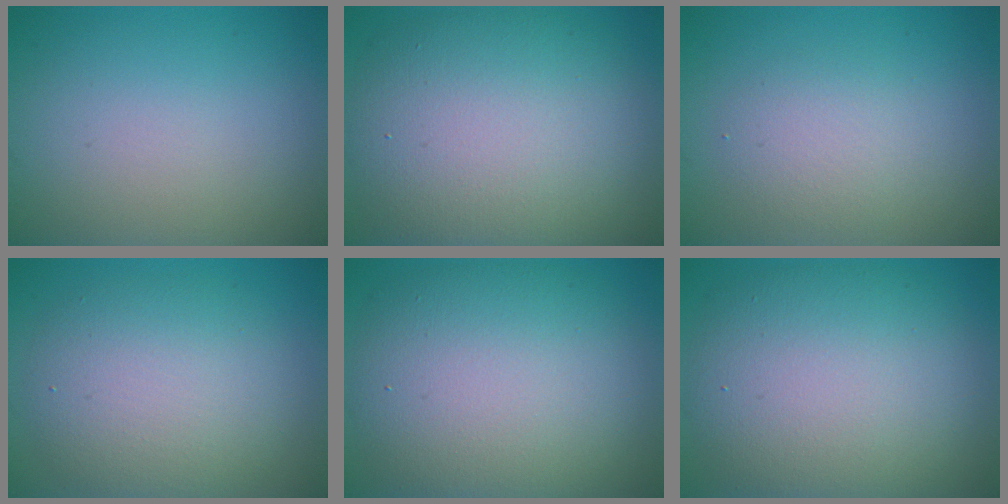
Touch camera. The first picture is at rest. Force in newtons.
{"total": 12.0, "press": 12.0, "slide": 0.6}
{"total": 2.5, "press": 2.5, "slide": 0.2}
{"total": 6.4, "press": 6.4, "slide": 0.3}
{"total": 11.1, "press": 11.1, "slide": 0.6}
{"total": 10.4, "press": 10.4, "slide": 0.6}